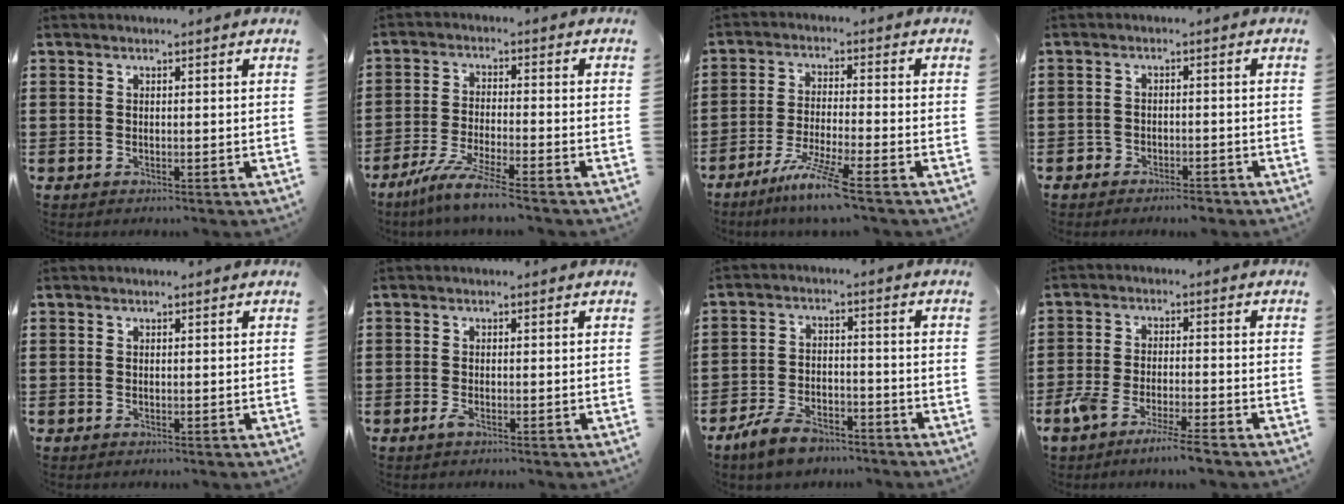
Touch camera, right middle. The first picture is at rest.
{"total": 6.4, "force": [-5.3, -0.3, 3.5], "torque": [-0.081, -0.020, -0.103]}
{"total": 6.8, "force": [-5.1, -0.3, 4.5], "torque": [-0.090, -0.015, -0.096]}
{"total": 2.4, "force": [-2.4, 0.6, 0.0], "torque": [-0.008, 0.001, -0.052]}
{"total": 0.0}
{"total": 1.2, "force": [-0.6, 0.2, 1.0], "torque": [-0.026, -0.006, -0.013]}
{"total": 6.0, "force": [-5.0, 2.0, 2.5], "torque": [-0.060, 0.007, -0.100]}
{"total": 5.5, "force": [-4.5, 0.3, 3.2], "torque": [-0.072, -0.012, -0.085]}